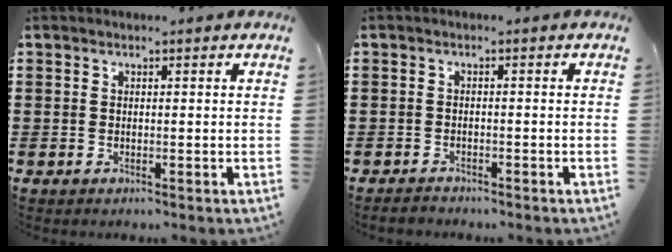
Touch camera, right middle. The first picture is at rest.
{"total": 1.0, "force": [-1.0, 0.2, 0.0], "torque": [-0.004, 0.001, -0.022]}